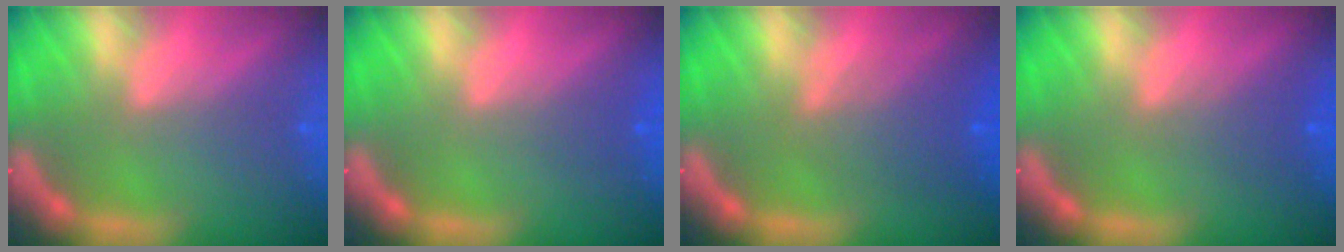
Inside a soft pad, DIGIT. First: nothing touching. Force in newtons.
{"total": 0.9}
{"total": 4.1}
{"total": 2.0}